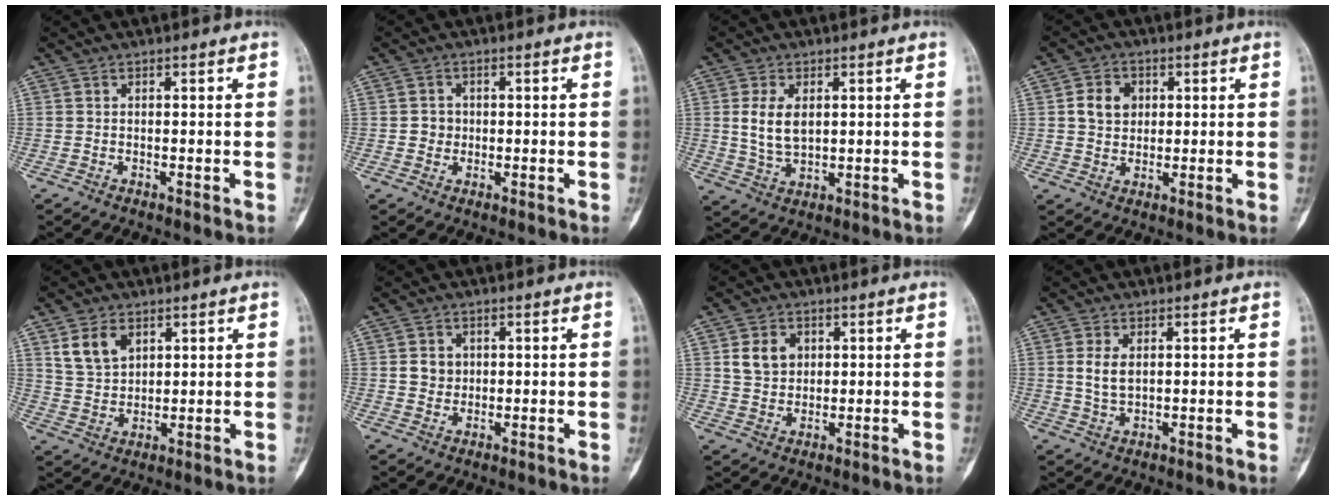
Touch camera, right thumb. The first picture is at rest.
{"total": 2.4, "force": [-0.1, 2.3, 0.7], "torque": [0.003, 0.007, -0.002]}
{"total": 6.8, "force": [1.3, 4.0, 5.3], "torque": [-0.096, -0.008, 0.032]}
{"total": 5.6, "force": [1.2, 4.6, 2.9], "torque": [-0.032, -0.001, 0.019]}
{"total": 7.0, "force": [3.6, 4.7, 3.9], "torque": [-0.059, -0.016, 0.076]}
{"total": 3.5, "force": [0.6, 3.1, 1.4], "torque": [-0.007, 0.001, 0.012]}
{"total": 6.1, "force": [1.8, 4.9, 3.2], "torque": [-0.036, -0.008, 0.036]}
{"total": 4.1, "force": [0.9, 2.4, 3.3], "torque": [-0.062, -0.006, 0.020]}